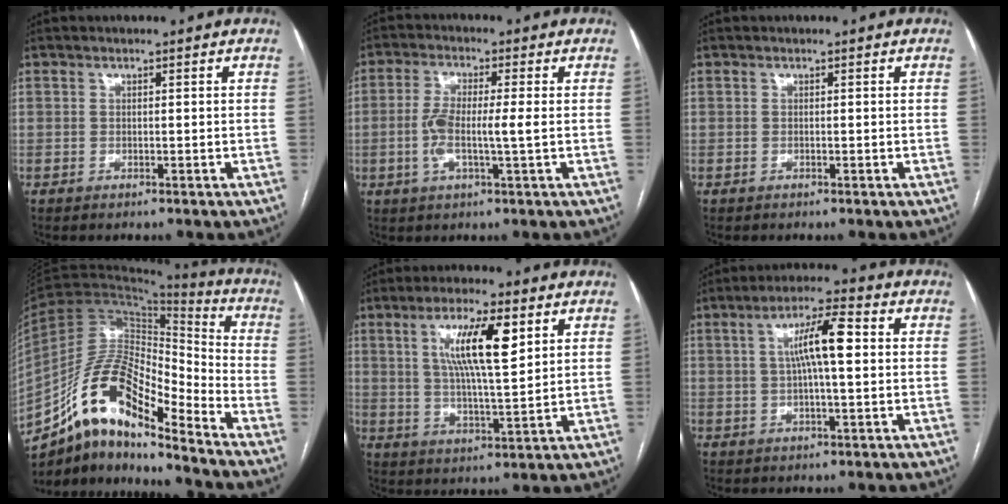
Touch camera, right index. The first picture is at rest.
{"total": 6.1, "force": [-0.6, 0.6, 6.1], "torque": [-0.129, 0.003, -0.014]}
{"total": 0.0}
{"total": 15.7, "force": [-11.0, 4.3, 10.5], "torque": [-0.189, 0.042, -0.194]}
{"total": 10.7, "force": [4.0, 1.8, 9.8], "torque": [-0.175, 0.006, 0.070]}
{"total": 8.2, "force": [1.3, 1.1, 8.0], "torque": [-0.143, 0.019, 0.018]}